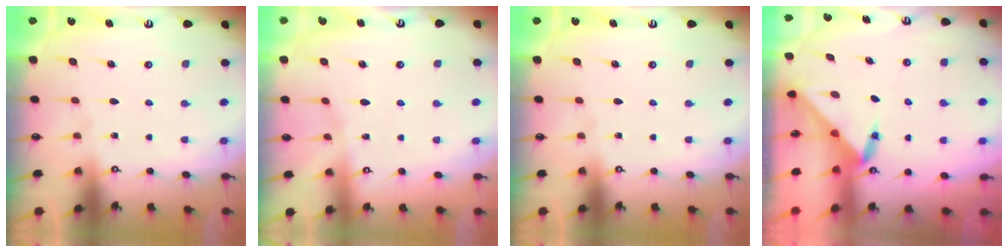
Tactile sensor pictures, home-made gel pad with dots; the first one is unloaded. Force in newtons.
{"total": 3.3, "press": 3.2, "slide": 0.6}
{"total": 0.0}
{"total": 3.4, "press": 3.4, "slide": 0.4}